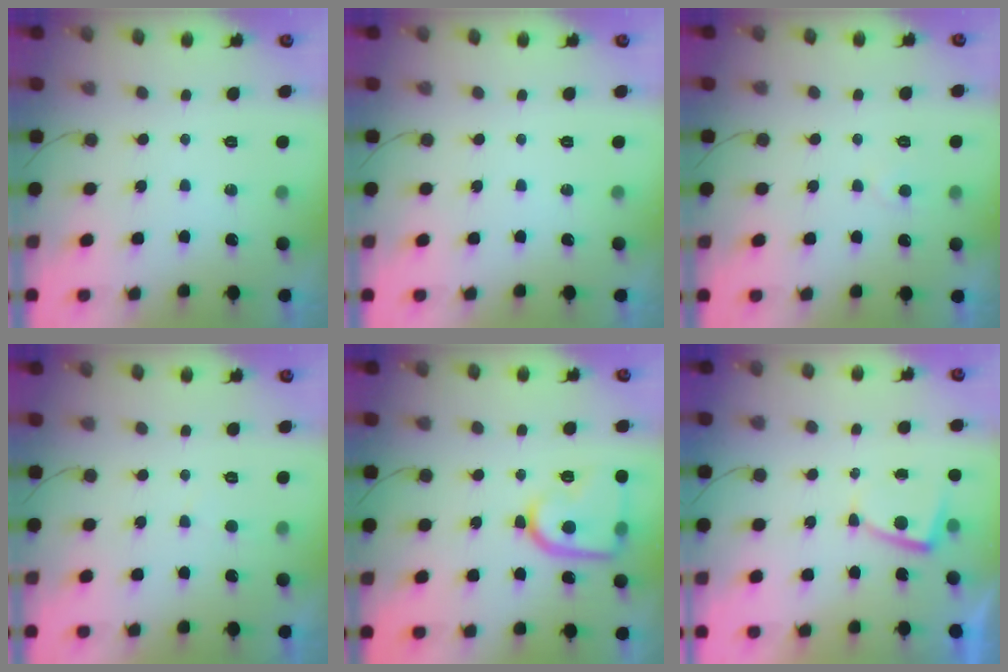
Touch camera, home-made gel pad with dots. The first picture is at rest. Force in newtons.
{"total": 0.0}
{"total": 3.2, "press": 3.2, "slide": 0.3}
{"total": 1.6, "press": 1.6, "slide": 0.2}
{"total": 16.8, "press": 16.7, "slide": 1.6}
{"total": 2.8, "press": 2.8, "slide": 0.5}